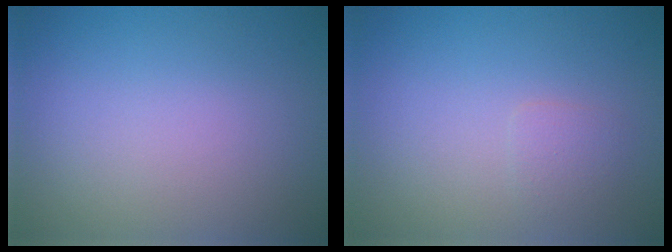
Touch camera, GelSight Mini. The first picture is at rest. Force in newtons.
{"total": 1.1, "press": 1.1, "slide": 0.1}